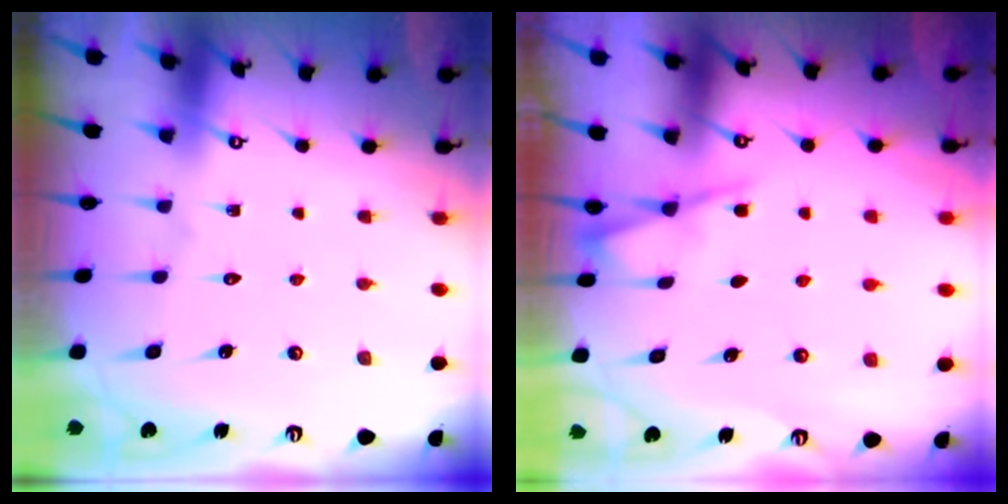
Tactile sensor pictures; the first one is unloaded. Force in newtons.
{"total": 2.8, "press": 2.8, "slide": 0.3}